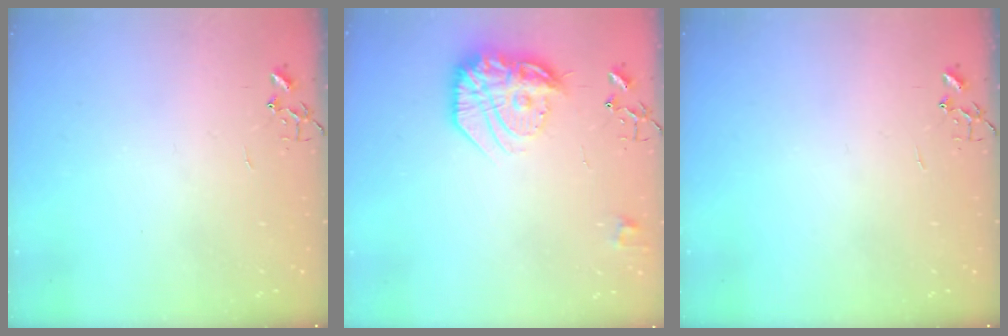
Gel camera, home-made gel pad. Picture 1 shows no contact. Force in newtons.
{"total": 19.5, "press": 19.5, "slide": 1.5}
{"total": 0.0}